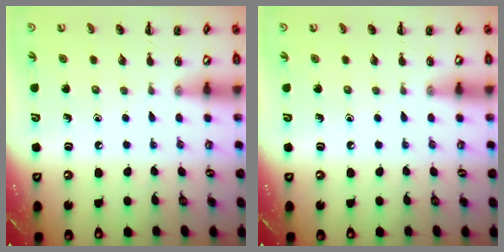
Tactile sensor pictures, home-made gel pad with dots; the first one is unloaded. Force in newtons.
{"total": 0.0}